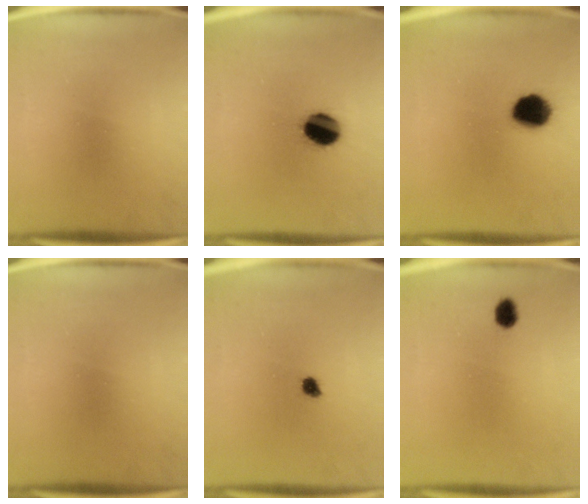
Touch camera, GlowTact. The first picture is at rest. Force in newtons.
{"total": 9.6}
{"total": 8.7}
{"total": 0.0}
{"total": 1.8}
{"total": 2.3}